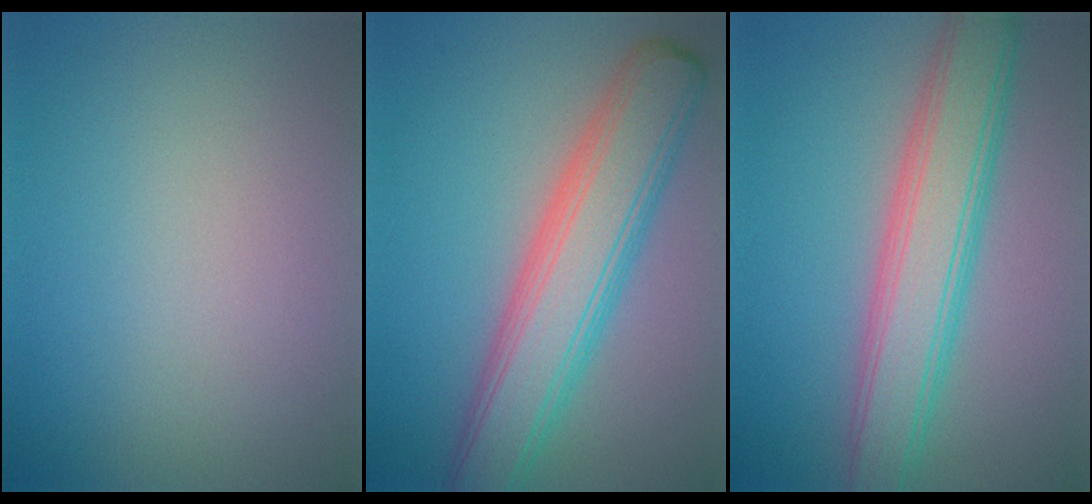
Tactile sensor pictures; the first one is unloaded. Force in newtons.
{"total": 7.8, "press": 7.8, "slide": 0.6}
{"total": 6.5, "press": 6.5, "slide": 0.1}